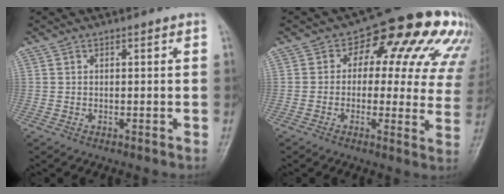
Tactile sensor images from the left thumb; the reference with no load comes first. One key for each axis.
{"total": 19.2, "fx": 7.0, "fy": 10.6, "fz": 14.4, "tx": -0.129, "ty": 0.018, "tz": 0.072}